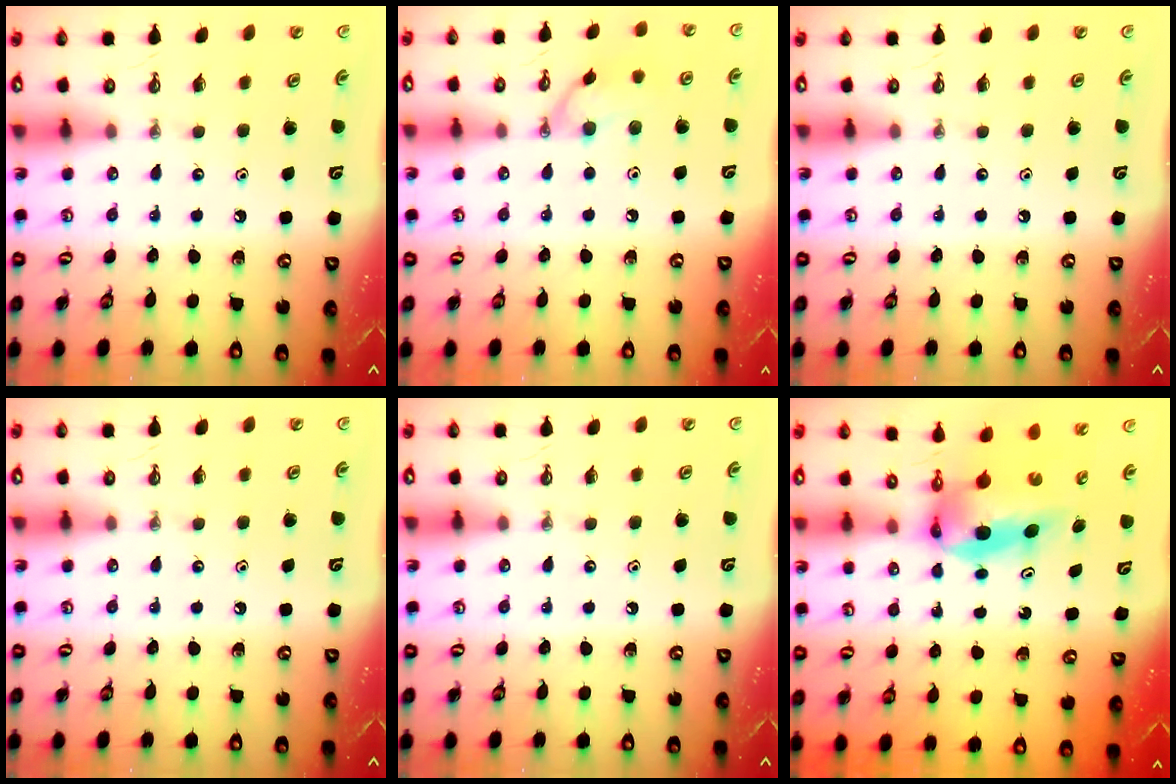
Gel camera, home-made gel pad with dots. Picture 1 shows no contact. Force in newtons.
{"total": 10.3, "press": 10.2, "slide": 1.5}
{"total": 0.0}
{"total": 0.0}
{"total": 0.0}
{"total": 8.1, "press": 7.3, "slide": 3.4}